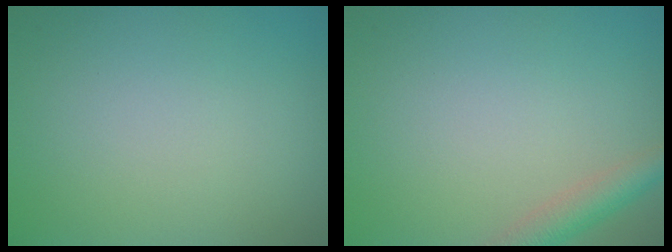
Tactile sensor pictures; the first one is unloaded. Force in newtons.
{"total": 2.9, "press": 2.9, "slide": 0.1}